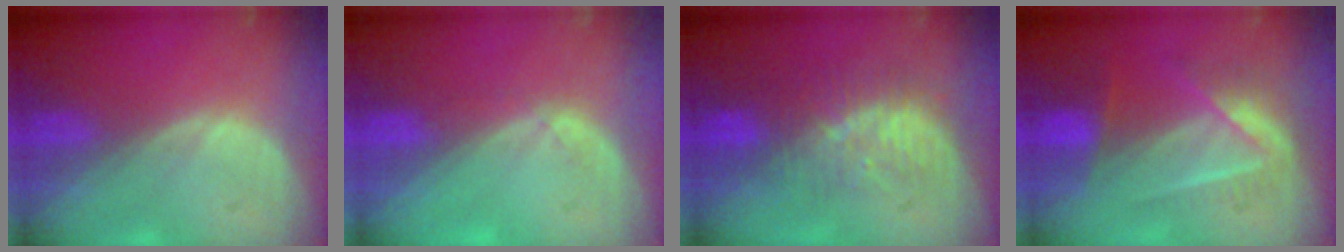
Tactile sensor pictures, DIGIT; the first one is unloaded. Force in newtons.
{"total": 1.4, "press": 1.3, "slide": 0.5}
{"total": 8.4, "press": 7.8, "slide": 3.0}
{"total": 7.3, "press": 6.4, "slide": 3.4}